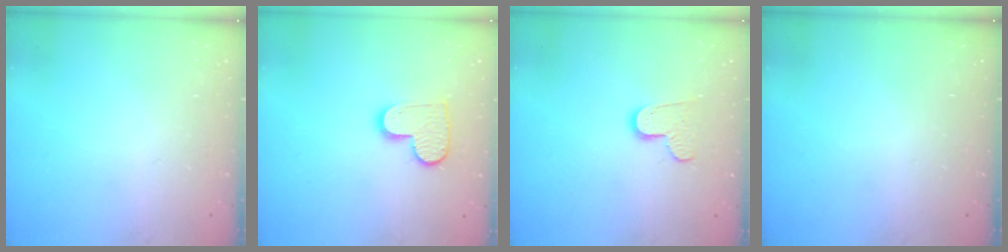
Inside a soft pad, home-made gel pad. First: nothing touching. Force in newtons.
{"total": 9.6, "press": 9.6, "slide": 0.6}
{"total": 8.4, "press": 8.3, "slide": 0.2}
{"total": 0.0}